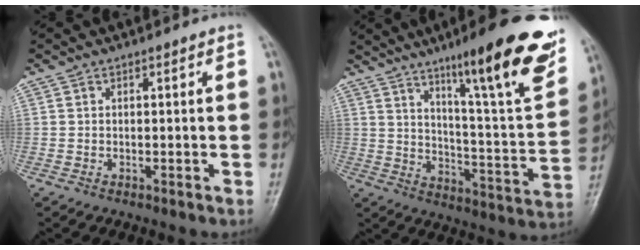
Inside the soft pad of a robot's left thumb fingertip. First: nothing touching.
{"total": 24.4, "force": [14.6, 3.9, 19.2], "torque": [-0.245, -0.058, 0.219]}